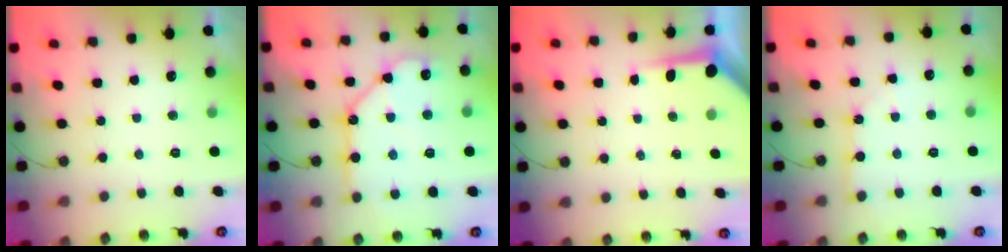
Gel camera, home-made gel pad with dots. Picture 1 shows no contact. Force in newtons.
{"total": 13.3, "press": 13.3, "slide": 1.0}
{"total": 4.8, "press": 4.8, "slide": 0.4}
{"total": 3.6, "press": 3.5, "slide": 0.5}